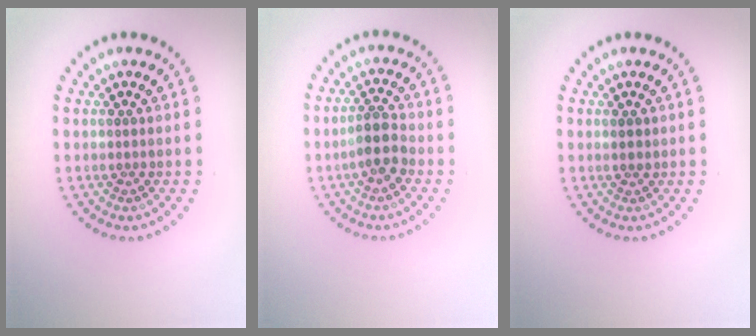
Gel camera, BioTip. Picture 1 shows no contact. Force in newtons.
{"total": 2.7, "press": 2.5, "slide": 1.1}
{"total": 0.9, "press": 0.8, "slide": 0.5}